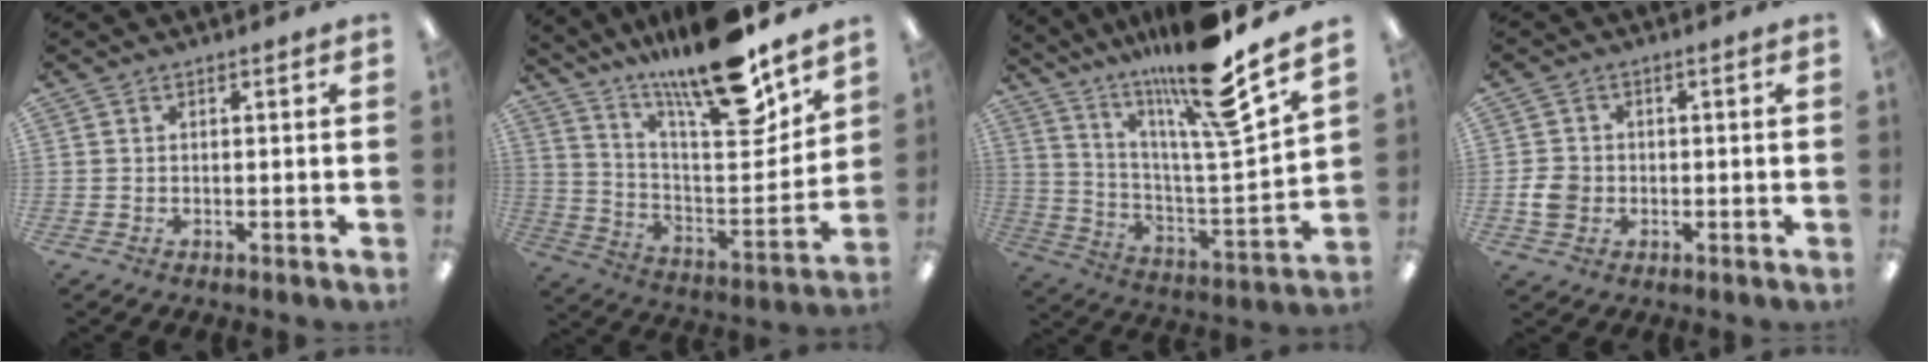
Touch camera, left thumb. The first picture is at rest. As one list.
[{"total": 21.5, "force": [17.8, 3.7, 11.3], "torque": [-0.178, -0.135, 0.292]}, {"total": 19.1, "force": [15.3, 0.3, 11.5], "torque": [-0.199, -0.108, 0.236]}, {"total": 4.7, "force": [-0.8, 4.1, 2.2], "torque": [-0.036, 0.004, -0.015]}]